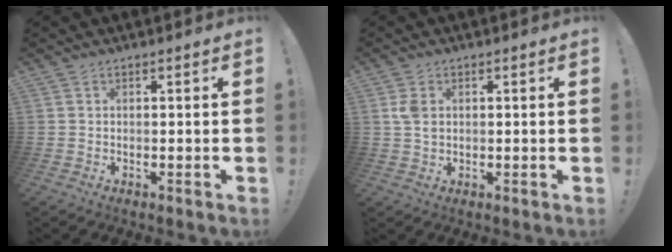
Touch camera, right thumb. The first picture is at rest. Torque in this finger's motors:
{"motor_torque": [0.58, 0.75, 0.07, -0.09, 0.00]}